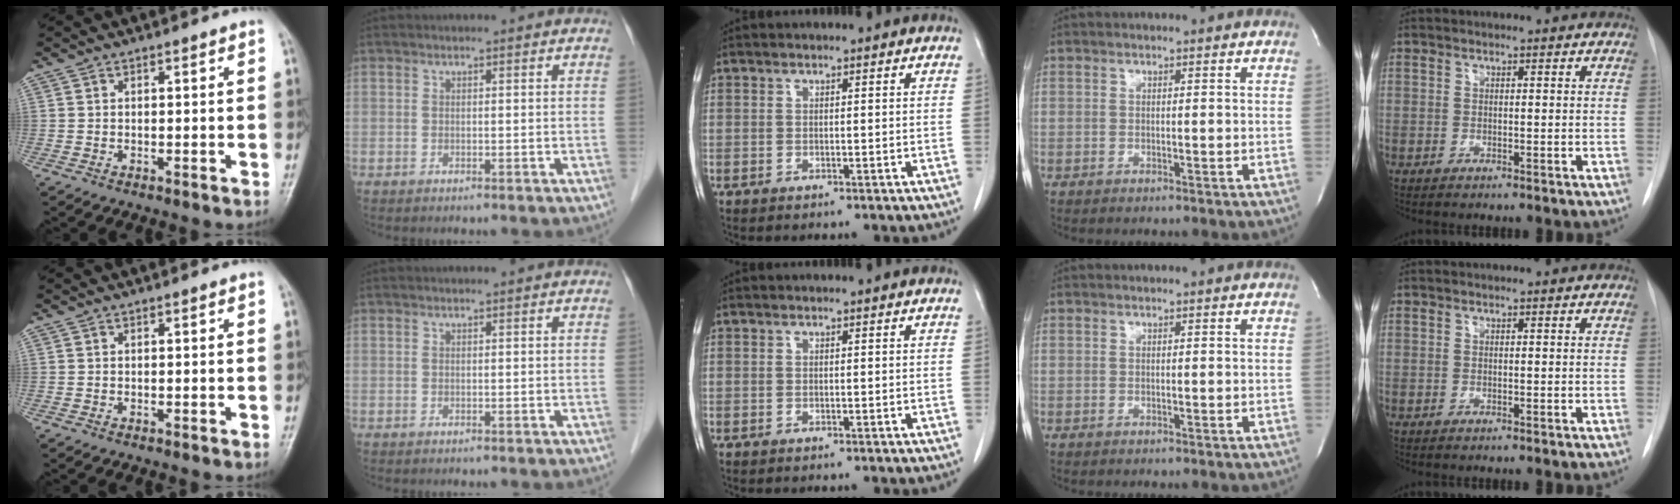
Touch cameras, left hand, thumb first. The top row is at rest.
{}